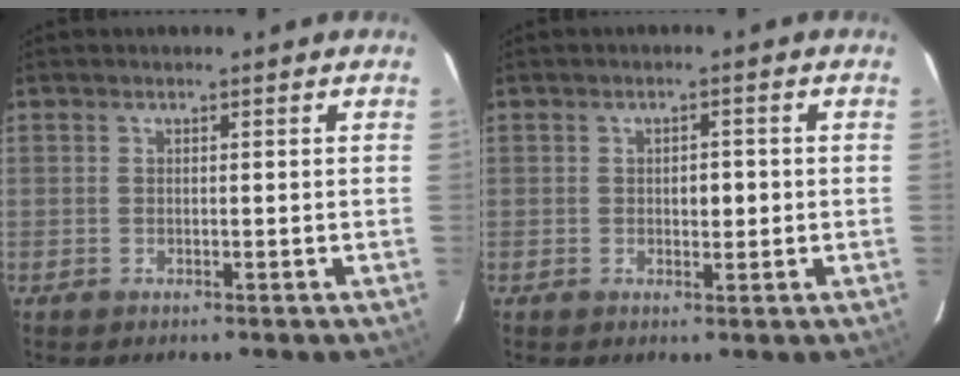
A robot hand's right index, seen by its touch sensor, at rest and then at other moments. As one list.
[{"total": 2.4, "force": [-0.1, 1.2, 2.0], "torque": [-0.029, 0.002, 0.000]}]